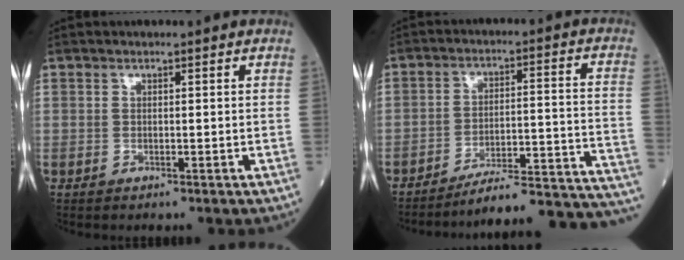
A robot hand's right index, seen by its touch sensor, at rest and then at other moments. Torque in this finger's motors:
{"motor_torque": [-0.97, -0.82, -0.28, -0.08]}